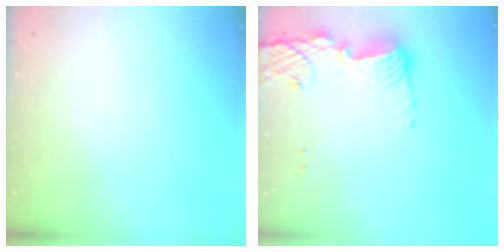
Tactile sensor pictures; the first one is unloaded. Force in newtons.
{"total": 12.7, "press": 12.6, "slide": 1.2}